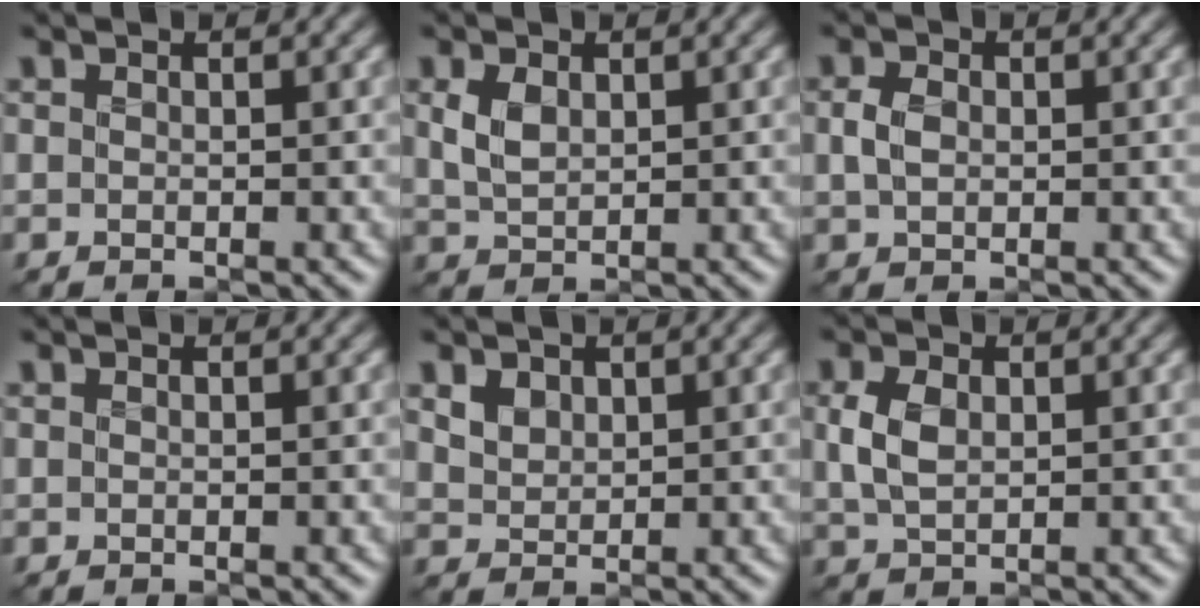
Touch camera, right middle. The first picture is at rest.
{"total": 2.1, "force": [0.5, 1.4, 1.5], "torque": [-0.040, -0.003, 0.016]}
{"total": 1.8, "force": [-0.1, 1.4, 1.1], "torque": [-0.032, 0.000, -0.001]}
{"total": 0.0}
{"total": 2.9, "force": [1.5, 2.0, 1.3], "torque": [-0.040, 0.004, 0.028]}
{"total": 2.9, "force": [0.4, 2.0, 2.1], "torque": [-0.056, 0.001, 0.011]}